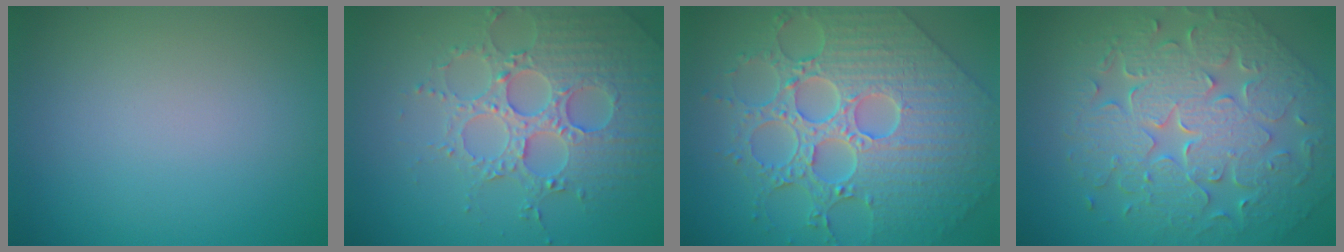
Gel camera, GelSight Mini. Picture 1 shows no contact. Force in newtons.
{"total": 4.7, "press": 4.7, "slide": 0.7}
{"total": 9.3, "press": 7.3, "slide": 5.7}
{"total": 9.1, "press": 6.7, "slide": 6.2}